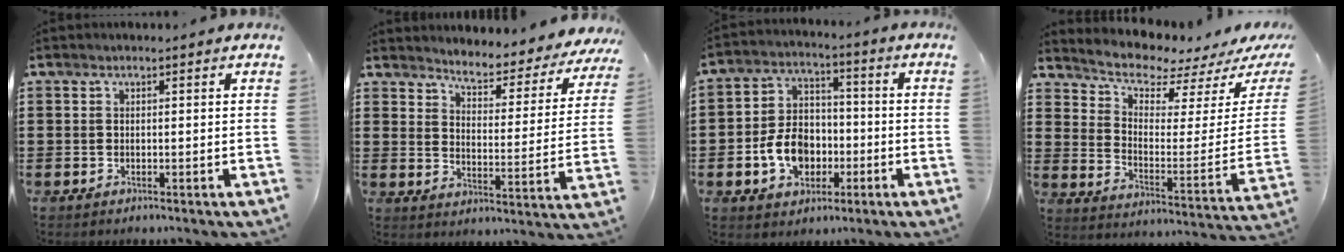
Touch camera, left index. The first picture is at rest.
{"total": 4.1, "force": [4.1, 0.3, 0.7], "torque": [-0.031, -0.041, 0.060]}
{"total": 8.6, "force": [-2.6, 6.6, 4.9], "torque": [-0.120, 0.017, -0.049]}
{"total": 5.3, "force": [5.1, 1.1, 1.2], "torque": [-0.051, -0.050, 0.082]}